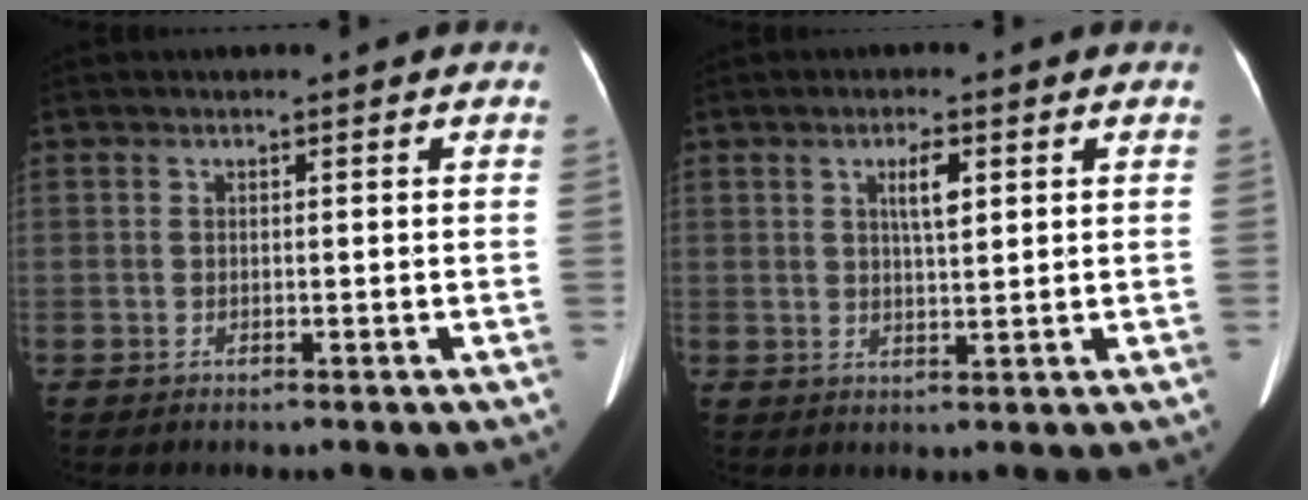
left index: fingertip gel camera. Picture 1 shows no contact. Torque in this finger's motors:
{"motor_torque": [0.58, -0.36, 0.40, 0.03]}